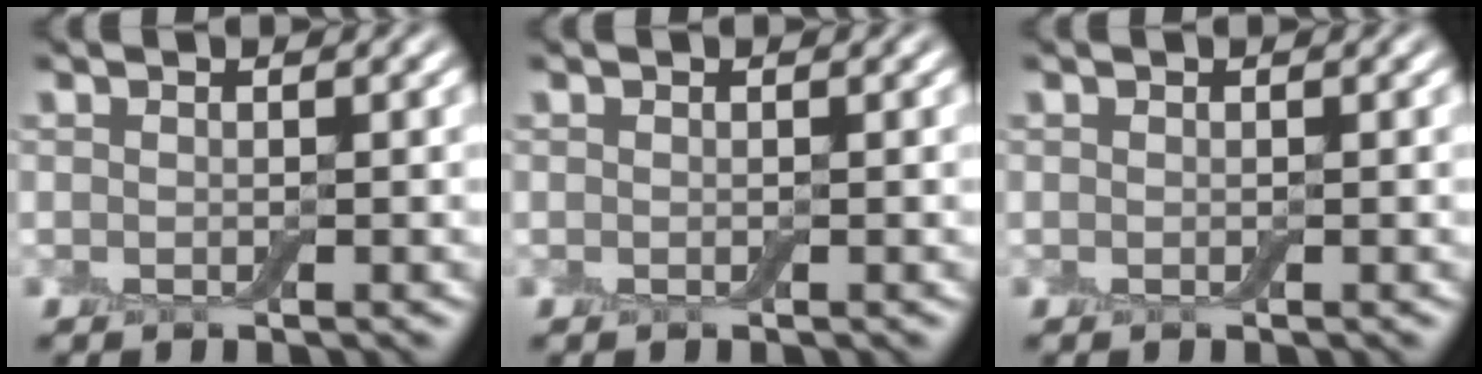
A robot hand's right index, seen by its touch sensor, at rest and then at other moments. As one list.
[{"total": 0.0}, {"total": 0.0}]